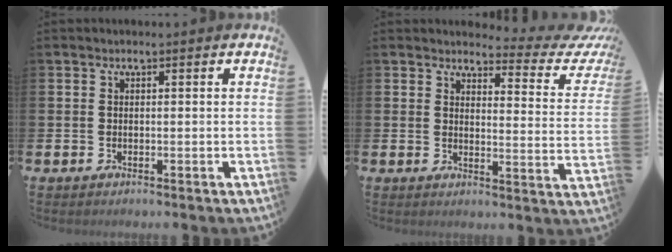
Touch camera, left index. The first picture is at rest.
{"total": 3.3, "force": [3.0, 1.2, 1.0], "torque": [-0.019, -0.033, 0.040]}